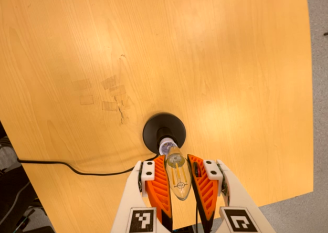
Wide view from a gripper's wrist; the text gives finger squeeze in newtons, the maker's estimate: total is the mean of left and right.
{"total": 19.5, "left": 20.8, "right": 18.2}